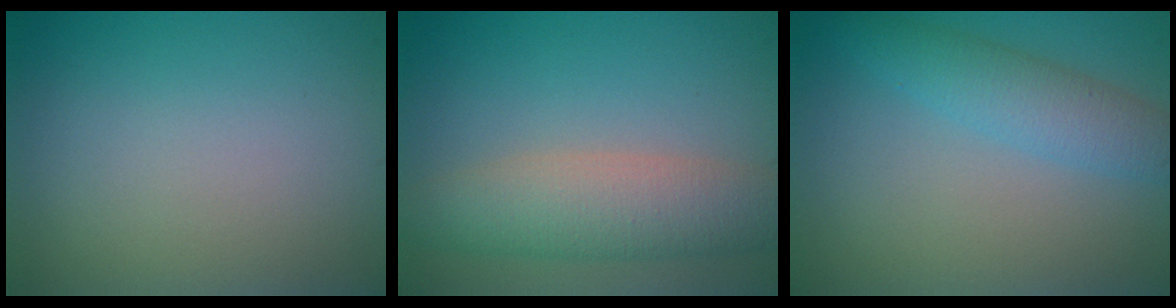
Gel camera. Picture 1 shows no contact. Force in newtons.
{"total": 5.3, "press": 5.3, "slide": 0.3}
{"total": 3.3, "press": 3.3, "slide": 0.1}